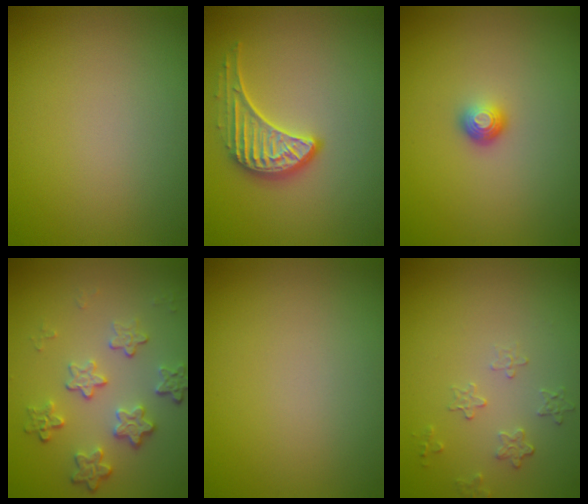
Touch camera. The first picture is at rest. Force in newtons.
{"total": 3.5, "press": 3.0, "slide": 1.8}
{"total": 1.5, "press": 1.1, "slide": 1.1}
{"total": 4.2, "press": 3.1, "slide": 2.8}
{"total": 0.0}
{"total": 1.6, "press": 0.9, "slide": 1.4}